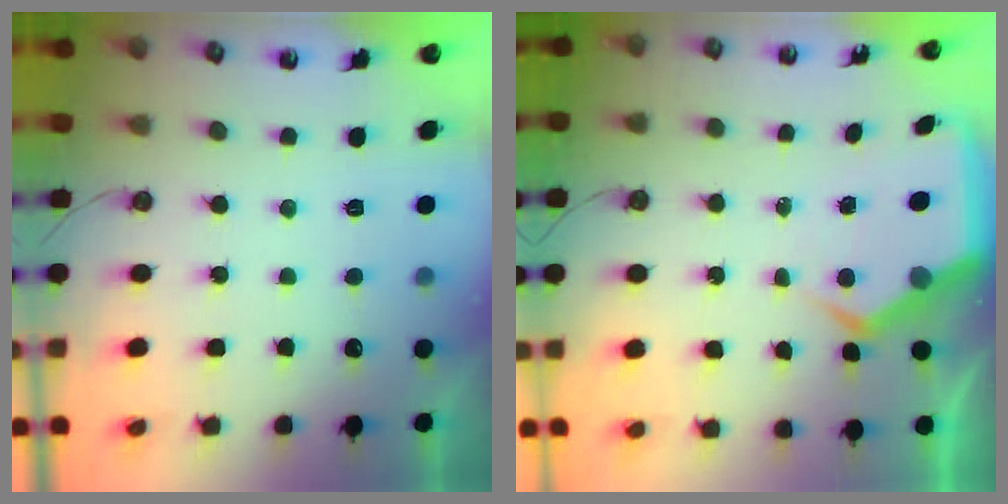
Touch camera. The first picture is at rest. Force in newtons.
{"total": 7.9, "press": 7.8, "slide": 1.2}